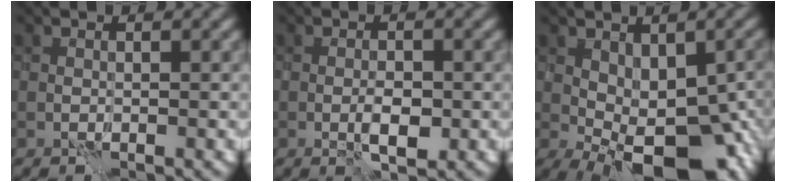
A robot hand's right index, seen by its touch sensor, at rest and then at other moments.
{"total": 1.9, "force": [-0.5, 0.7, 1.6], "torque": [-0.028, 0.001, -0.009]}
{"total": 10.5, "force": [-3.1, 5.4, 8.5], "torque": [-0.119, -0.003, -0.042]}